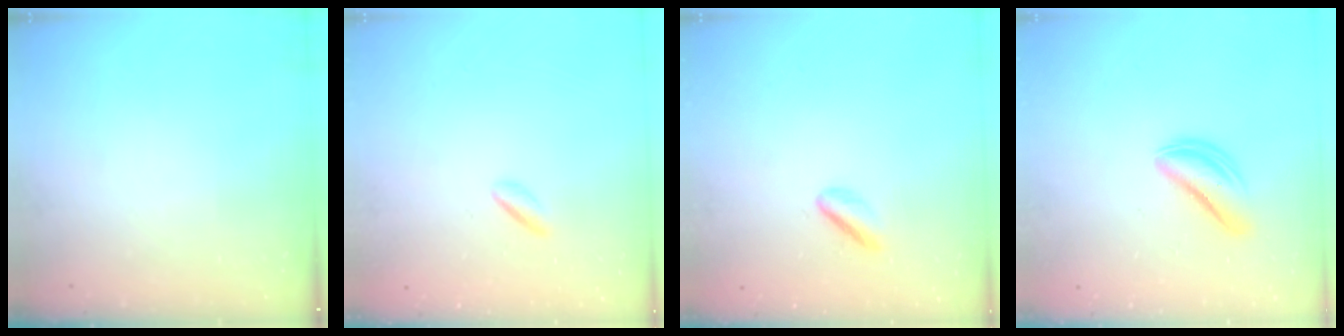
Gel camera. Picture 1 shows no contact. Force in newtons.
{"total": 1.5, "press": 1.3, "slide": 0.6}
{"total": 2.9, "press": 2.8, "slide": 0.8}
{"total": 6.0, "press": 6.0, "slide": 0.3}